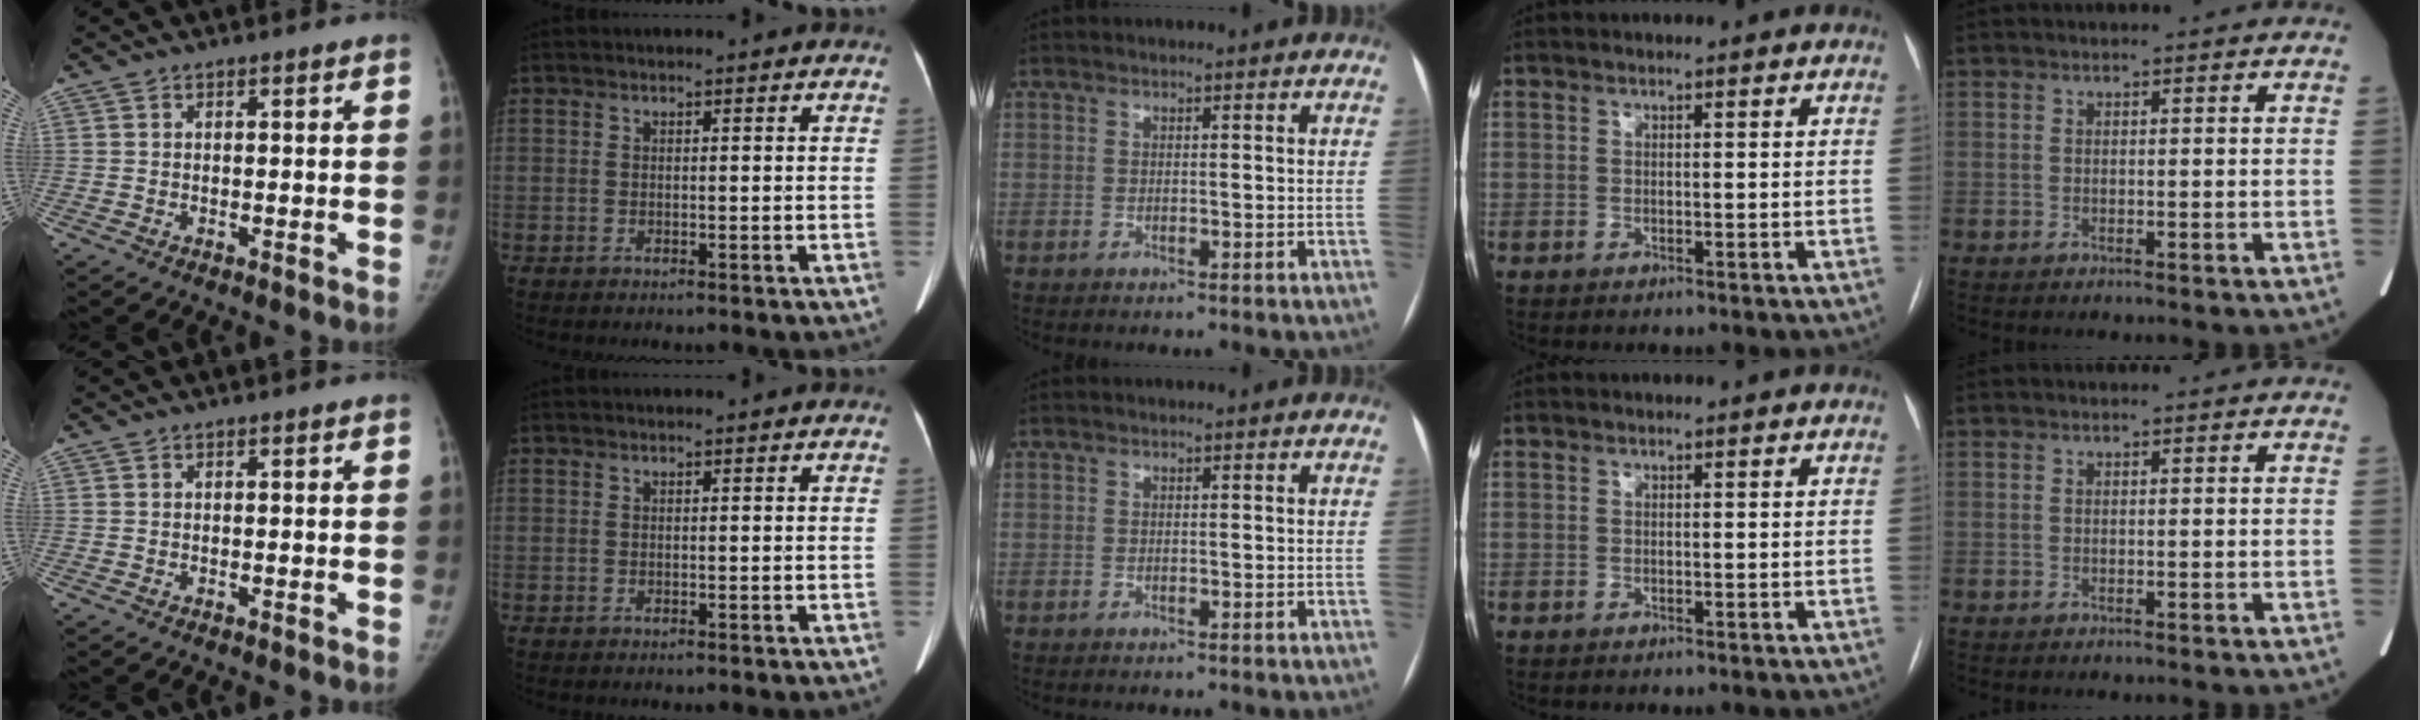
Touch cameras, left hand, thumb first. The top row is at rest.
{}